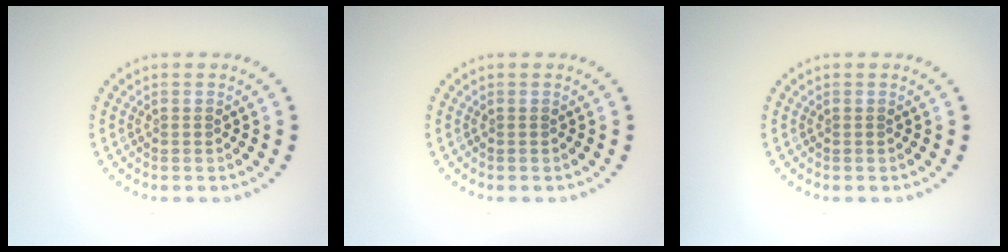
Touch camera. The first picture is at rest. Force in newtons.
{"total": 0.0}
{"total": 0.0}